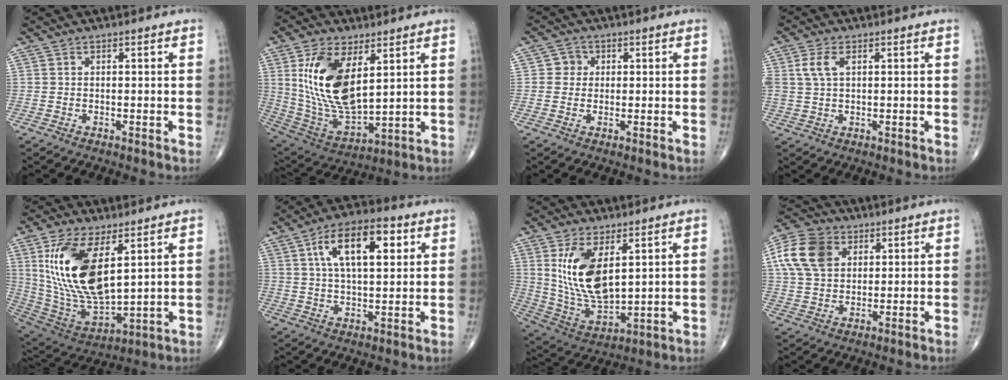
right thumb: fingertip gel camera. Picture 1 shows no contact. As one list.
[{"total": 17.8, "force": [5.4, 8.9, 14.5], "torque": [-0.266, -0.025, 0.118]}, {"total": 2.8, "force": [0.4, 2.7, 0.5], "torque": [0.013, 0.005, -0.001]}, {"total": 4.4, "force": [1.5, 2.4, 3.4], "torque": [-0.084, 0.006, 0.030]}, {"total": 20.3, "force": [6.4, 9.3, 16.9], "torque": [-0.325, -0.029, 0.134]}, {"total": 13.8, "force": [4.7, 6.2, 11.4], "torque": [-0.171, 0.000, 0.075]}, {"total": 14.4, "force": [4.3, 7.1, 11.8], "torque": [-0.213, -0.024, 0.102]}, {"total": 12.3, "force": [3.9, 9.0, 7.5], "torque": [-0.133, 0.004, 0.066]}]